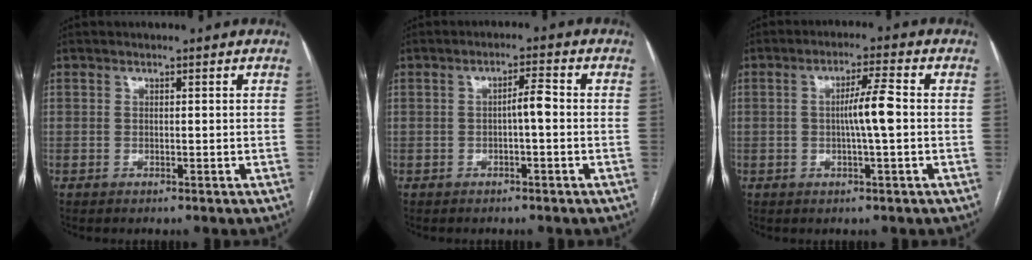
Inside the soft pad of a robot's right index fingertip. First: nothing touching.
{"total": 2.8, "force": [-0.4, 0.4, 2.7], "torque": [-0.042, 0.005, -0.008]}
{"total": 5.4, "force": [-0.2, 0.3, 5.3], "torque": [-0.095, 0.007, -0.004]}